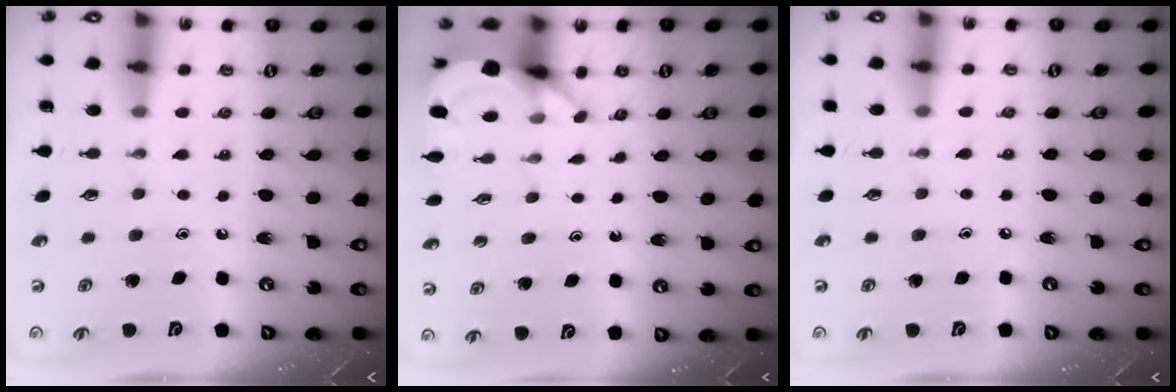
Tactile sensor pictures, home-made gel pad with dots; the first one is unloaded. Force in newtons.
{"total": 3.6, "press": 3.6, "slide": 0.2}
{"total": 2.2, "press": 2.2, "slide": 0.3}